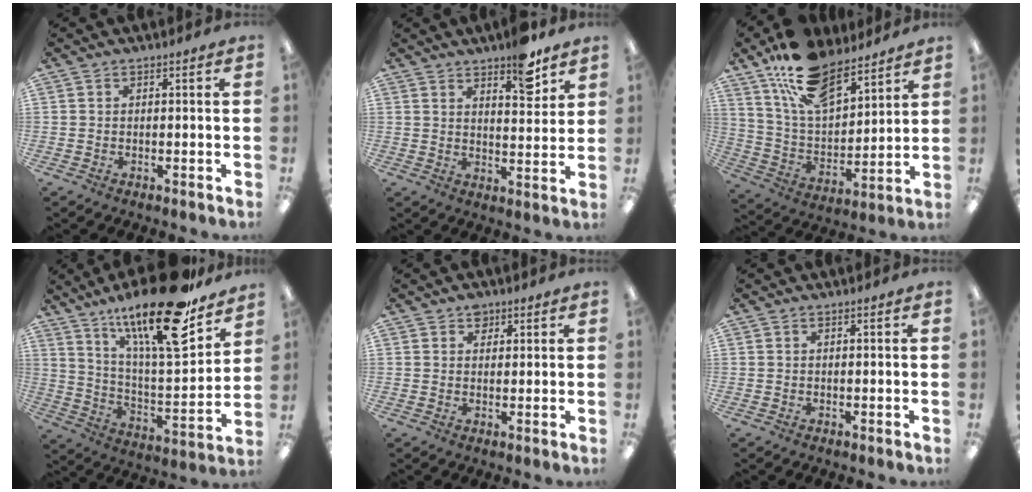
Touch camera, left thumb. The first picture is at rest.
{"total": 8.8, "force": [6.5, 2.8, 5.1], "torque": [-0.052, -0.041, 0.105]}
{"total": 18.2, "force": [13.1, 8.6, 9.4], "torque": [-0.179, -0.063, 0.237]}
{"total": 24.6, "force": [17.2, 6.3, 16.4], "torque": [-0.260, -0.106, 0.276]}
{"total": 2.7, "force": [1.8, 1.9, 0.9], "torque": [-0.005, -0.004, 0.030]}
{"total": 0.0}